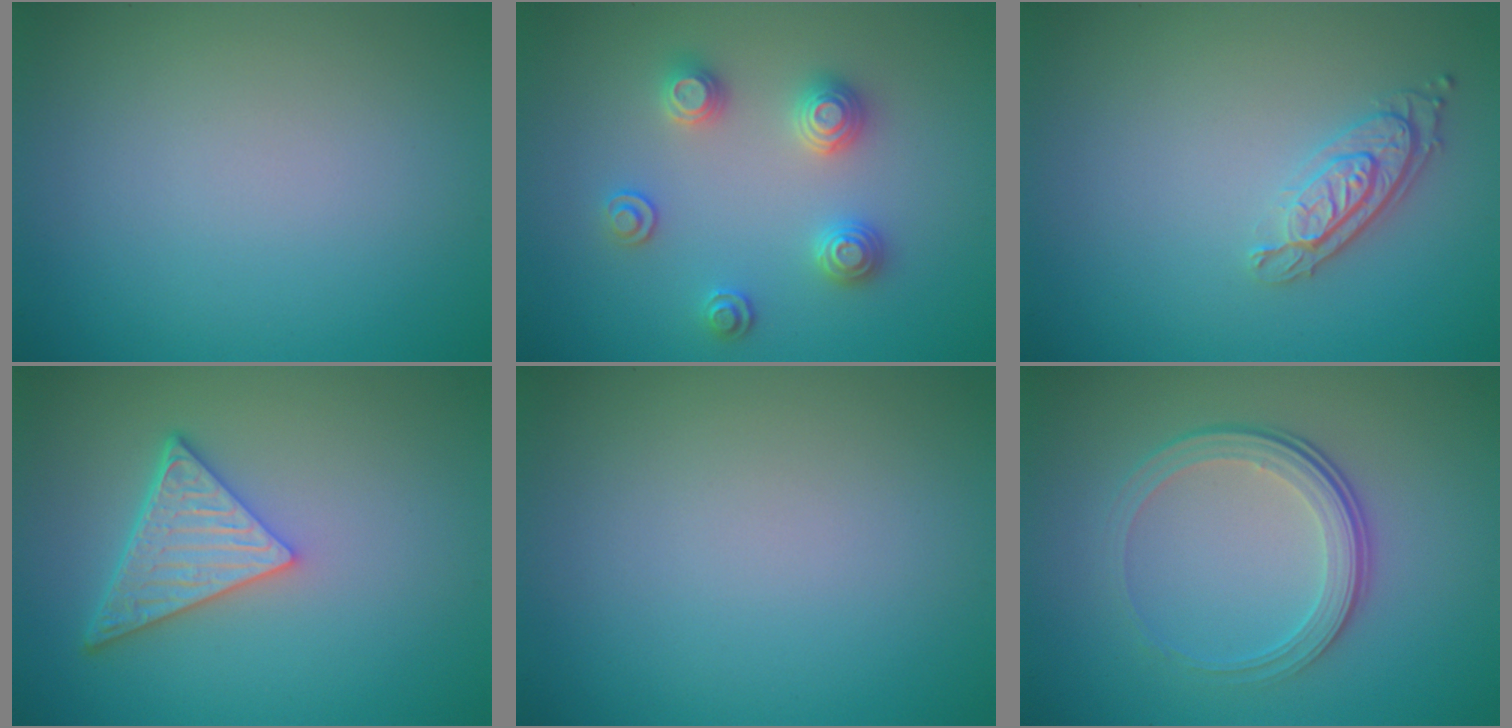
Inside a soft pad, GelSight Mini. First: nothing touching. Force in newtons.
{"total": 2.9, "press": 2.8, "slide": 0.8}
{"total": 3.0, "press": 2.3, "slide": 1.9}
{"total": 5.1, "press": 4.1, "slide": 3.0}
{"total": 0.0}
{"total": 4.2, "press": 2.8, "slide": 3.1}